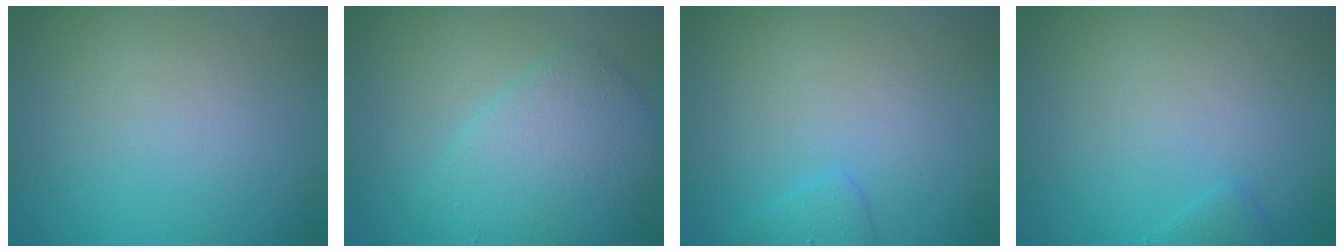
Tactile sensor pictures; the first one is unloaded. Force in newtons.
{"total": 4.9, "press": 4.9, "slide": 0.3}
{"total": 1.2, "press": 1.2, "slide": 0.1}
{"total": 0.9, "press": 0.9, "slide": 0.1}